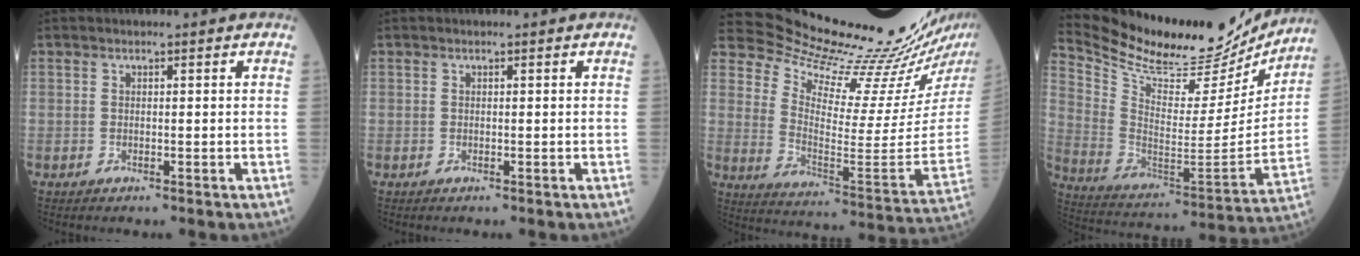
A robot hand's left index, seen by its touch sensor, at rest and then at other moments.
{"total": 0.0}
{"total": 21.9, "force": [20.5, -0.6, 7.7], "torque": [-0.150, -0.127, 0.294]}
{"total": 24.9, "force": [22.7, 5.4, 8.8], "torque": [-0.163, -0.044, 0.342]}